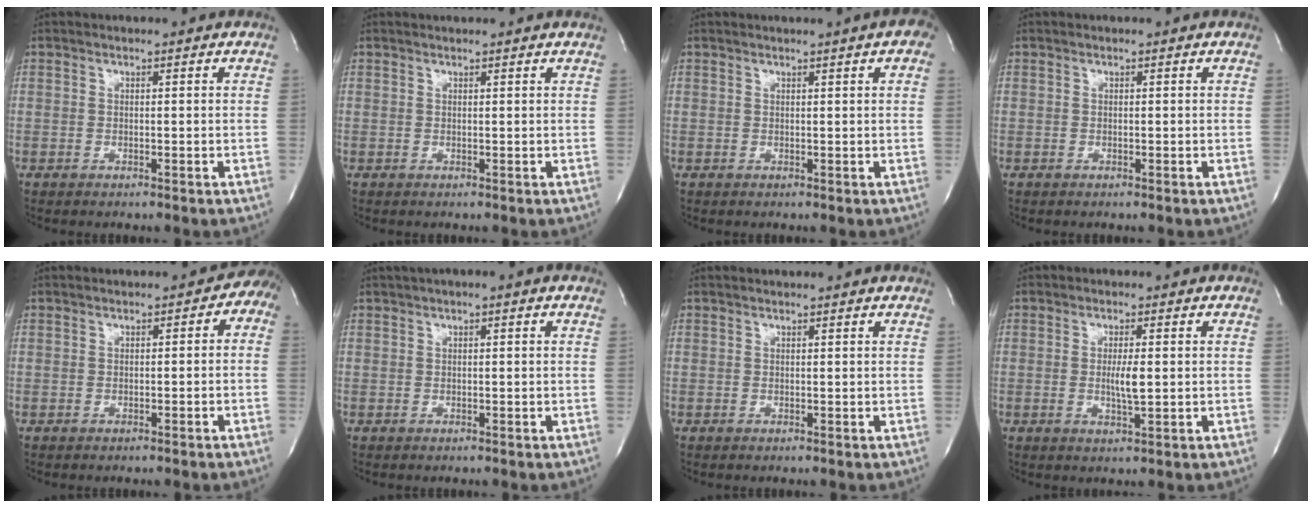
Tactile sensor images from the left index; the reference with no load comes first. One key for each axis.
{"total": 1.2, "fx": 1.1, "fy": -0.3, "fz": 0.4, "tx": -0.012, "ty": 0.006, "tz": 0.021}
{"total": 3.7, "fx": 1.9, "fy": 0.4, "fz": 3.1, "tx": -0.033, "ty": 0.003, "tz": 0.014}
{"total": 0.0}
{"total": 2.7, "fx": -0.9, "fy": 1.9, "fz": 1.7, "tx": -0.008, "ty": 0.021, "tz": -0.017}
{"total": 1.9, "fx": 0.5, "fy": 0.3, "fz": 1.8, "tx": -0.033, "ty": 0.008, "tz": 0.004}
{"total": 1.1, "fx": 1.0, "fy": -0.2, "fz": 0.3, "tx": -0.010, "ty": 0.007, "tz": 0.016}
{"total": 3.3, "fx": -0.1, "fy": 0.6, "fz": 3.3, "tx": -0.059, "ty": -0.004, "tz": -0.001}